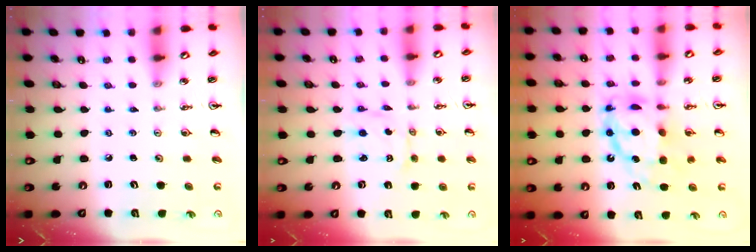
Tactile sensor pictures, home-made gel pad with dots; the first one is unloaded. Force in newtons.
{"total": 1.4, "press": 1.4, "slide": 0.2}
{"total": 12.3, "press": 12.3, "slide": 1.1}